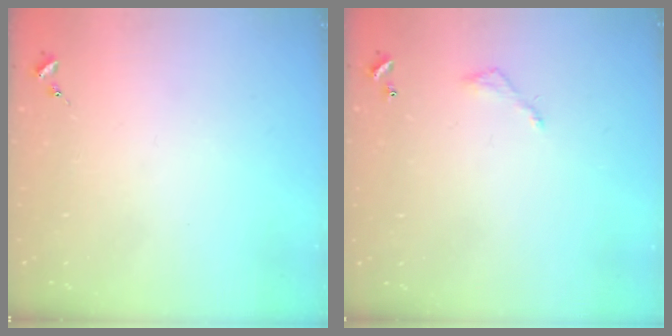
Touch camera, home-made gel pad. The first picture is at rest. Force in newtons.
{"total": 3.2, "press": 3.2, "slide": 0.2}